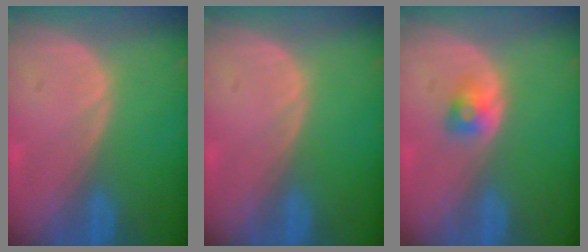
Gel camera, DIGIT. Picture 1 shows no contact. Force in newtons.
{"total": 0.0}
{"total": 2.4, "press": 2.3, "slide": 0.8}